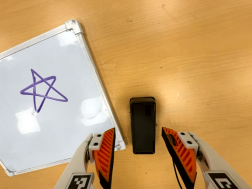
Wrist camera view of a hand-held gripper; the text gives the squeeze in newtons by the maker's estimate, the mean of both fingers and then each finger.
{"total": 0.0}